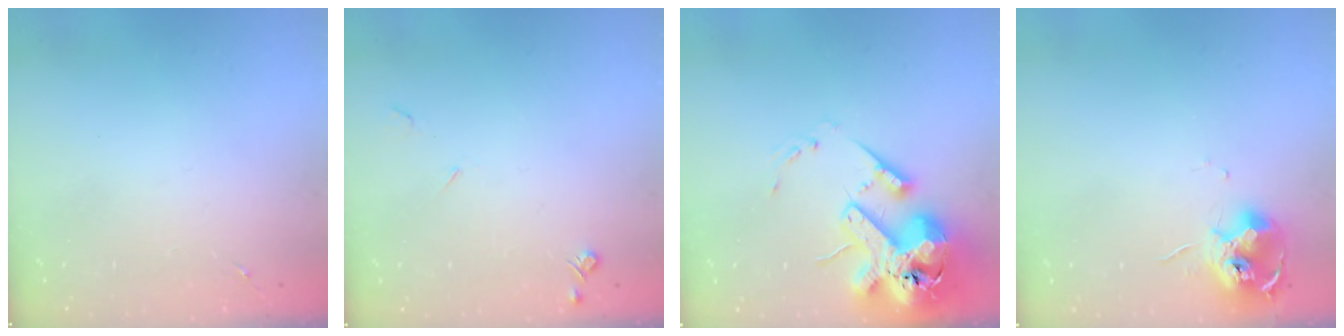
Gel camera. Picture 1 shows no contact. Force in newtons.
{"total": 4.0, "press": 3.9, "slide": 0.7}
{"total": 18.6, "press": 18.4, "slide": 3.2}
{"total": 12.0, "press": 11.9, "slide": 1.3}